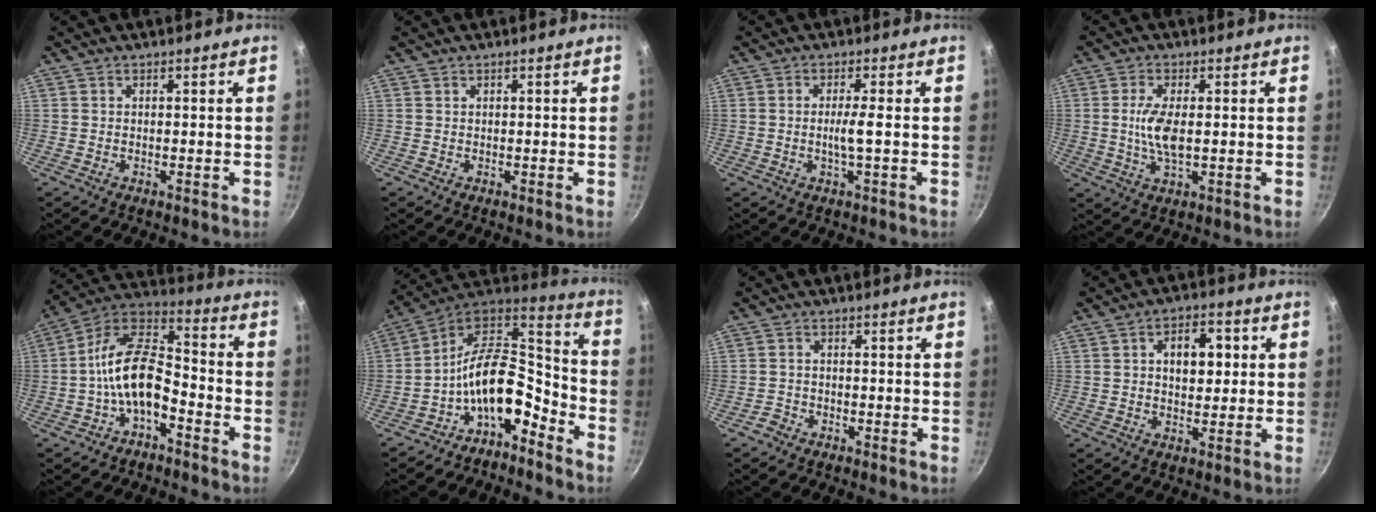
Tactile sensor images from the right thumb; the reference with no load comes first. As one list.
[{"total": 0.0}, {"total": 3.3, "force": [-0.4, -0.1, 3.2], "torque": [-0.065, 0.004, -0.008]}, {"total": 6.8, "force": [0.2, 2.7, 6.2], "torque": [-0.129, -0.003, 0.003]}, {"total": 13.1, "force": [-4.7, 7.0, 10.1], "torque": [-0.168, 0.063, -0.100]}, {"total": 14.8, "force": [-7.3, 7.9, 10.2], "torque": [-0.152, 0.094, -0.139]}, {"total": 1.9, "force": [-1.5, 1.2, 0.2], "torque": [-0.005, 0.019, -0.026]}, {"total": 7.8, "force": [1.4, 4.9, 5.9], "torque": [-0.058, 0.006, 0.016]}]